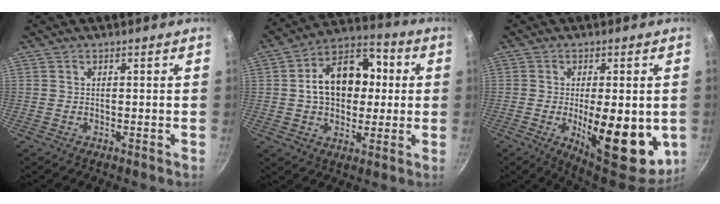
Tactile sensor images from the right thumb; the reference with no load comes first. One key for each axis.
{"total": 16.5, "fx": 1.7, "fy": 11.2, "fz": 12.0, "tx": -0.153, "ty": 0.026, "tz": 0.020}
{"total": 18.7, "fx": -3.5, "fy": 7.2, "fz": 16.9, "tx": -0.205, "ty": -0.027, "tz": -0.026}